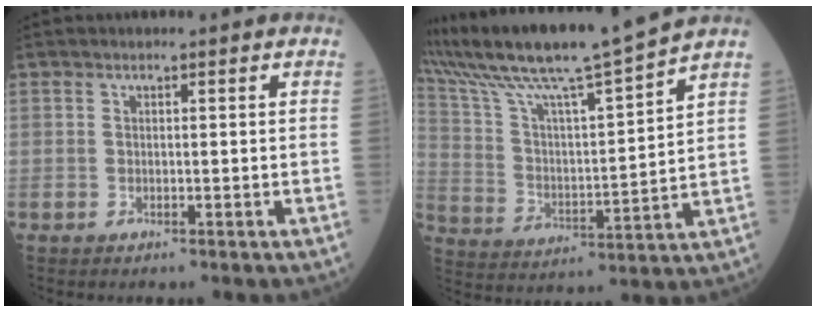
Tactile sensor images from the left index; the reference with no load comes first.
{"total": 16.9, "force": [14.9, -2.0, 7.7], "torque": [-0.154, -0.014, 0.259]}